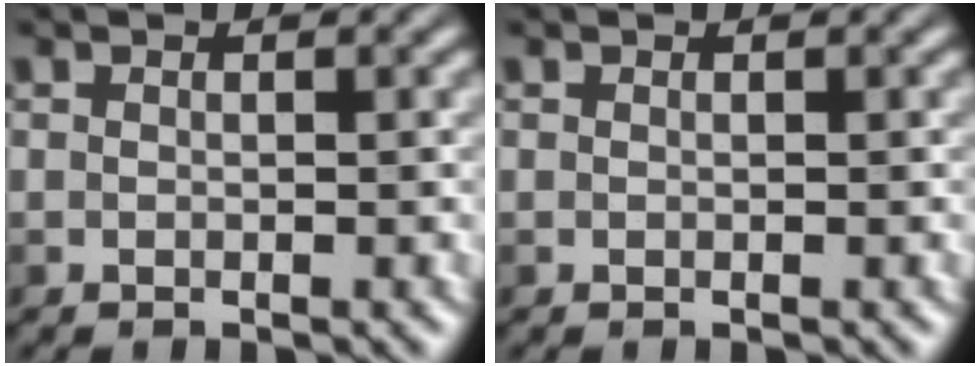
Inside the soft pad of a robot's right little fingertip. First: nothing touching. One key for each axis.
{"total": 0.0}